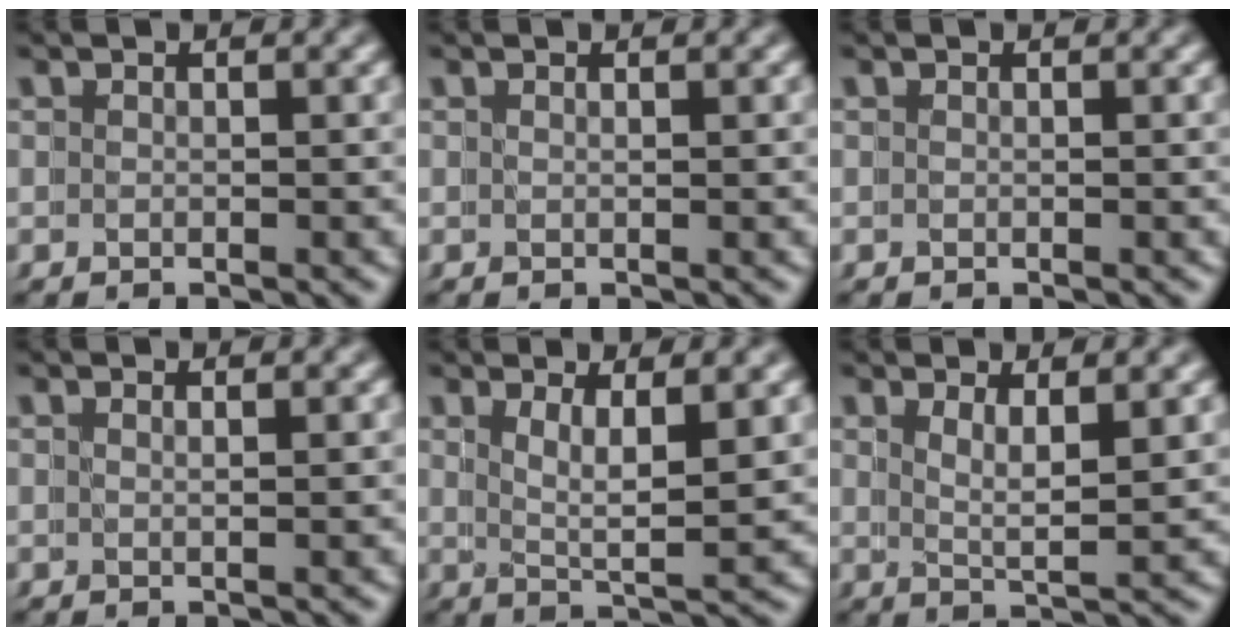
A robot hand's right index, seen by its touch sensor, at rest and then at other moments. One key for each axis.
{"total": 1.5, "fx": 0.0, "fy": -1.2, "fz": -1.0, "tx": 0.009, "ty": -0.005, "tz": 0.006}
{"total": 0.0}
{"total": 2.2, "fx": -0.2, "fy": -2.0, "fz": -0.9, "tx": 0.010, "ty": -0.009, "tz": 0.009}
{"total": 3.0, "fx": 1.2, "fy": -2.1, "fz": 1.8, "tx": -0.028, "ty": -0.012, "tz": 0.032}
{"total": 2.7, "fx": 1.1, "fy": -2.3, "fz": 1.0, "tx": -0.014, "ty": -0.007, "tz": 0.028}